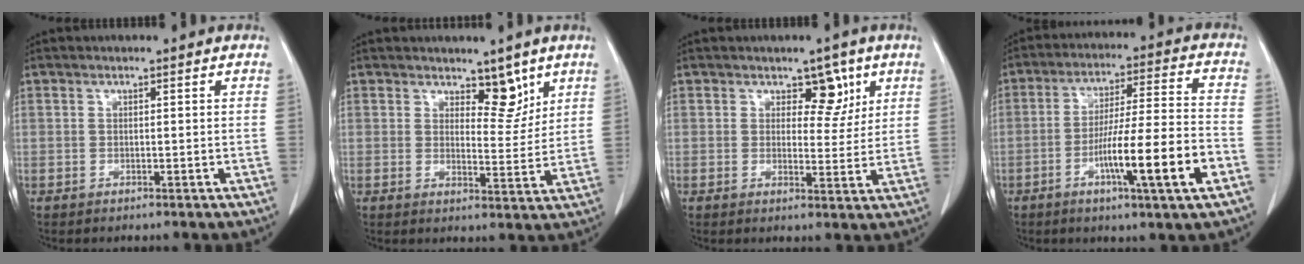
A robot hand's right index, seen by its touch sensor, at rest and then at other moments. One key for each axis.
{"total": 4.8, "fx": 3.4, "fy": 2.1, "fz": 2.5, "tx": -0.025, "ty": -0.008, "tz": 0.054}
{"total": 4.6, "fx": 2.5, "fy": 2.7, "fz": 2.7, "tx": -0.023, "ty": 0.001, "tz": 0.034}
{"total": 14.2, "fx": -5.5, "fy": 0.0, "fz": 13.1, "tx": -0.224, "ty": -0.003, "tz": -0.088}